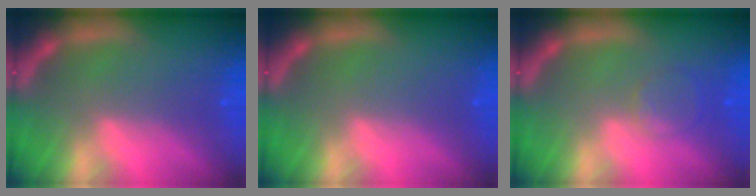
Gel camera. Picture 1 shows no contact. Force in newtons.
{"total": 0.0}
{"total": 2.4}